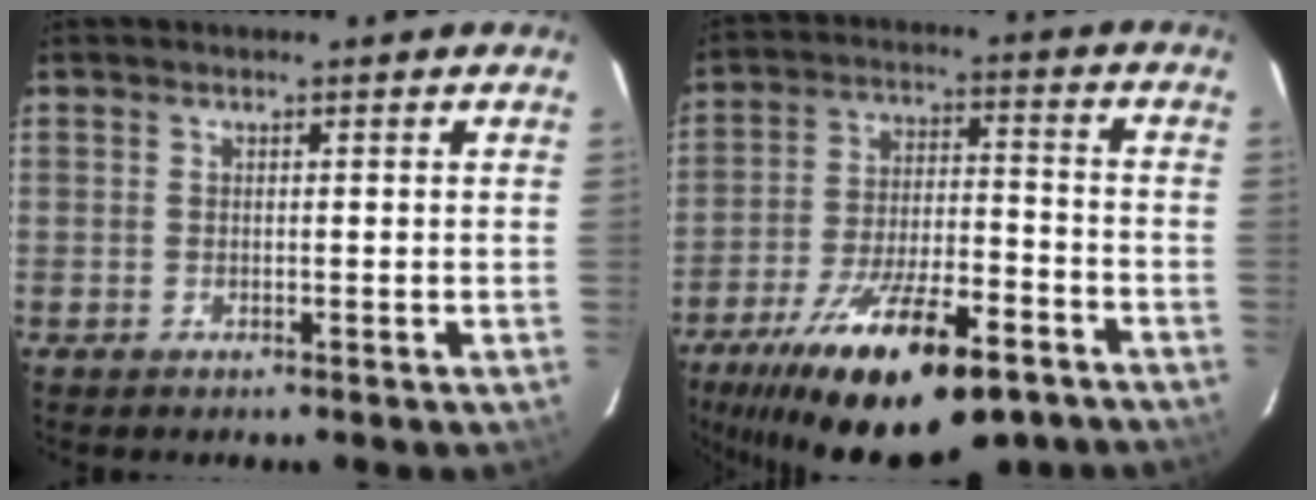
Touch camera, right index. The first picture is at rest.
{"total": 24.0, "force": [-16.7, 7.6, 15.4], "torque": [-0.278, -0.032, -0.251]}